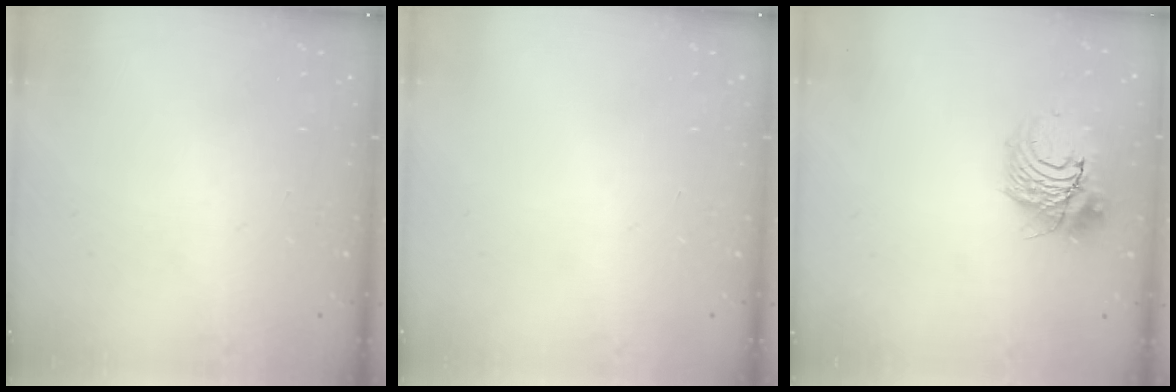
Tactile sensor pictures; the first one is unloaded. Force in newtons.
{"total": 0.0}
{"total": 10.3, "press": 10.1, "slide": 1.6}